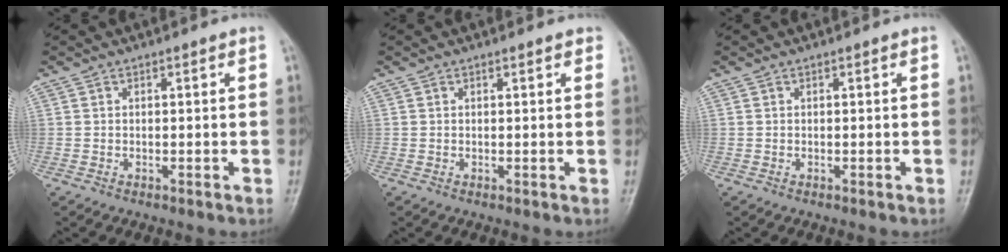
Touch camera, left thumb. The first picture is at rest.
{"total": 1.2, "force": [0.9, 0.4, 0.8], "torque": [-0.007, -0.001, 0.008]}
{"total": 0.0}